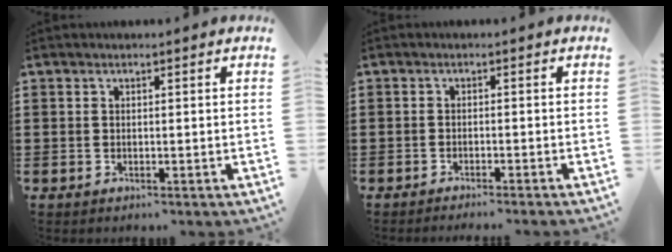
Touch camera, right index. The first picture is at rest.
{"total": 1.2, "force": [-1.1, -0.5, 0.4], "torque": [-0.007, -0.004, -0.020]}